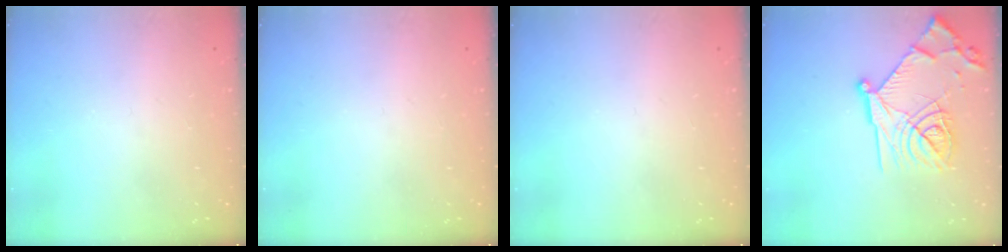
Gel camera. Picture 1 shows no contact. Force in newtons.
{"total": 0.0}
{"total": 0.0}
{"total": 21.2, "press": 21.2, "slide": 1.8}